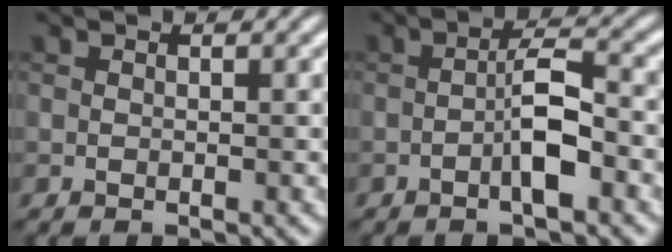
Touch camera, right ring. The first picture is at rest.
{"total": 3.6, "force": [-1.2, 0.8, 3.3], "torque": [-0.061, 0.010, -0.026]}